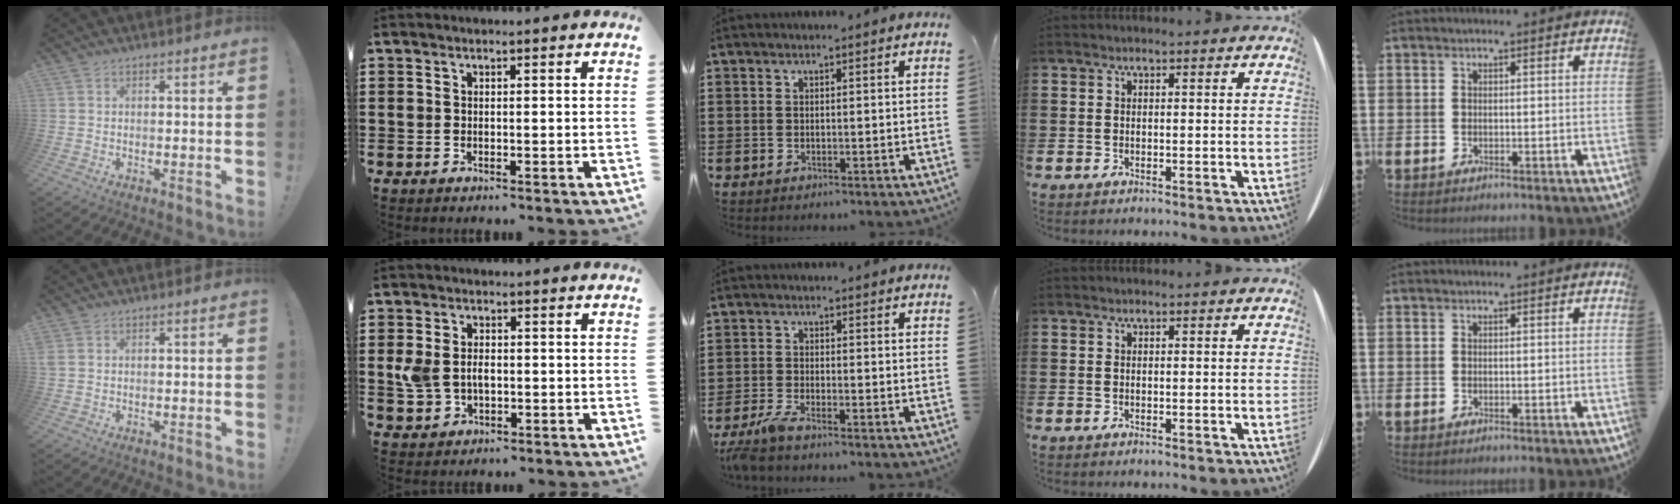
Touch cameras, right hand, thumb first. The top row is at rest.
{"thumb": {"total": 1.2, "force": [0.5, 0.6, 0.9], "torque": [-0.019, 0.002, 0.010]}, "index": {"total": 4.0, "force": [-0.2, 2.9, 2.7], "torque": [-0.077, 0.002, -0.012]}, "middle": {"total": 2.9, "force": [-2.3, 0.1, 1.8], "torque": [-0.052, -0.009, -0.051]}}